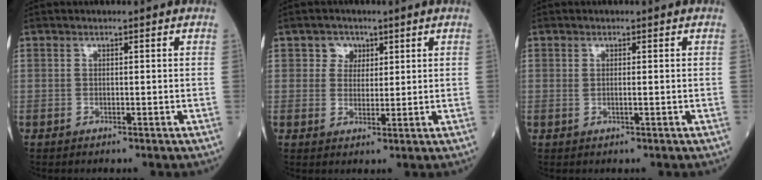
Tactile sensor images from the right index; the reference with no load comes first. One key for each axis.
{"total": 3.1, "fx": 1.5, "fy": 2.6, "fz": 0.5, "tx": -0.004, "ty": 0.002, "tz": 0.021}
{"total": 0.7, "fx": 0.0, "fy": 0.0, "fz": 0.7, "tx": -0.016, "ty": -0.001, "tz": 0.000}